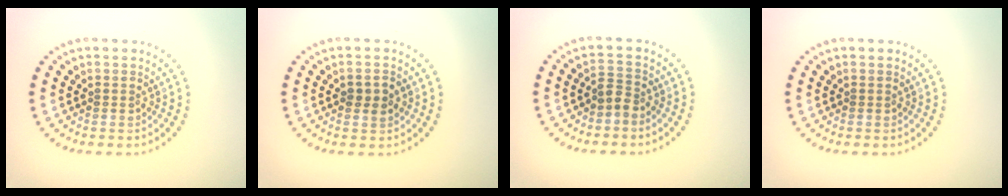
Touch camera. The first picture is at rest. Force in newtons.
{"total": 1.6, "press": 1.5, "slide": 0.2}
{"total": 1.5, "press": 1.2, "slide": 1.0}
{"total": 0.0}